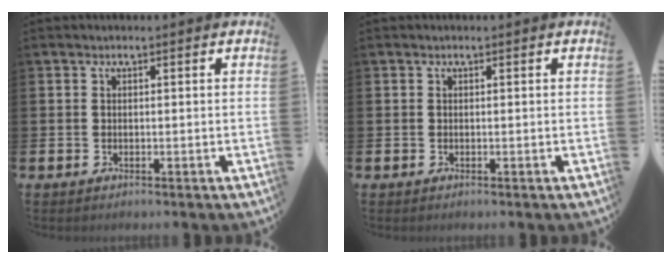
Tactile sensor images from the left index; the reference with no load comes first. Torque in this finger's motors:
{"motor_torque": [0.00, 0.00, 0.00, 0.00]}